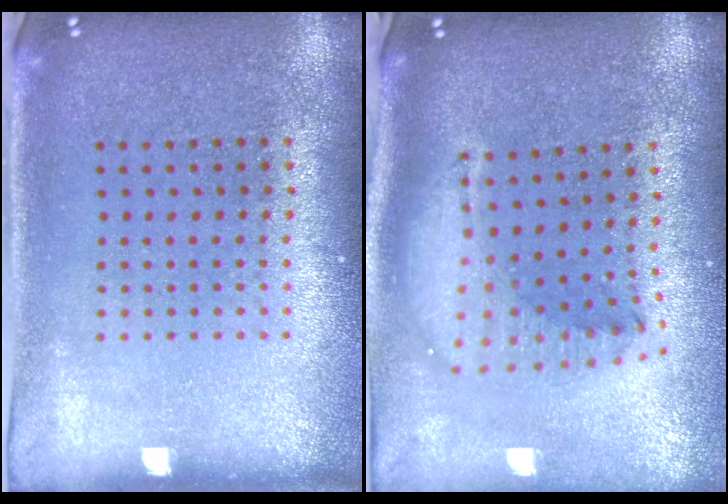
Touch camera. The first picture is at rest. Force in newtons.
{"total": 1.8, "press": 1.4, "slide": 1.0}